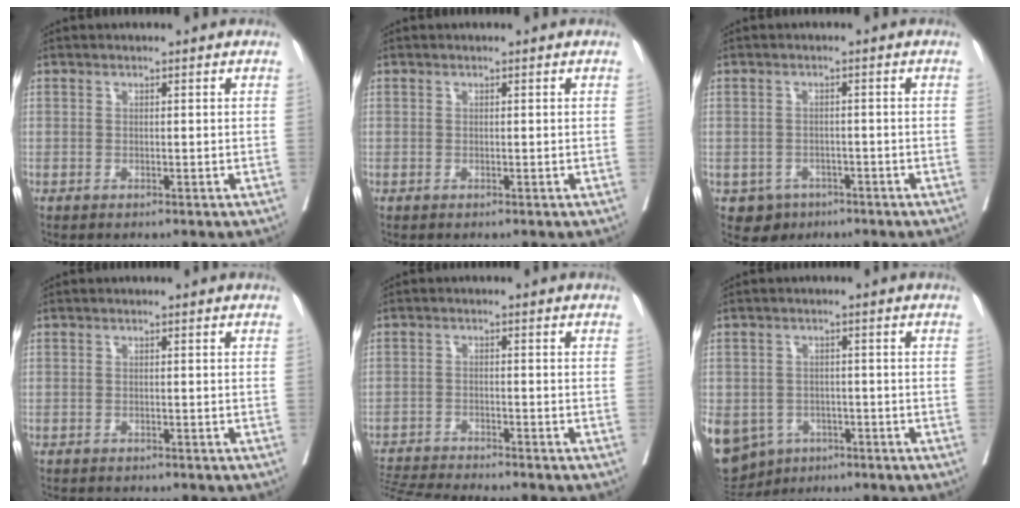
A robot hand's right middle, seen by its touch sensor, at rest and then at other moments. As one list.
[{"total": 0.0}, {"total": 3.4, "force": [-1.9, 2.8, 0.5], "torque": [-0.007, 0.008, -0.024]}, {"total": 4.7, "force": [-4.2, 1.1, 1.6], "torque": [-0.021, -0.005, -0.057]}, {"total": 10.5, "force": [-9.9, -0.5, 3.4], "torque": [-0.051, -0.008, -0.160]}, {"total": 16.9, "force": [-7.5, 13.7, 6.3], "torque": [-0.198, -0.001, -0.097]}]